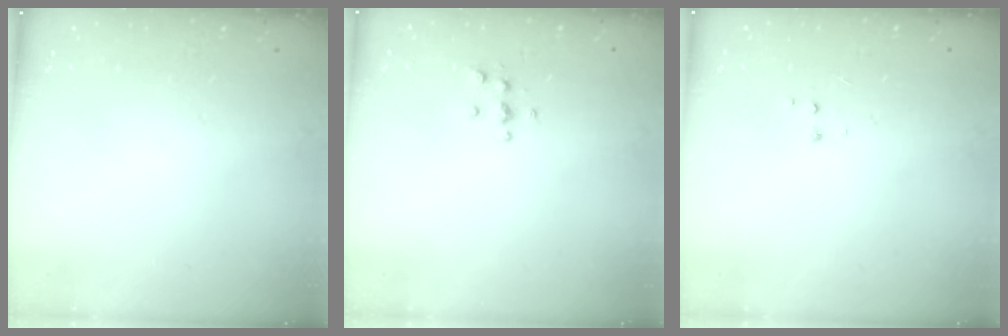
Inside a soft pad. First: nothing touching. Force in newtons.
{"total": 5.4, "press": 5.4, "slide": 0.5}
{"total": 3.4, "press": 3.3, "slide": 0.6}